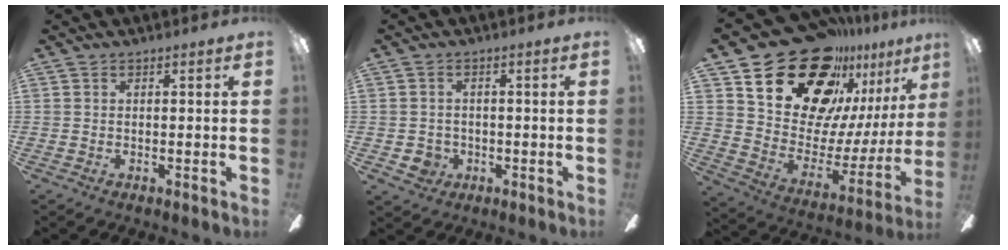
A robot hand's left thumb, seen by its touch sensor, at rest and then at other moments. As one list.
[{"total": 4.0, "force": [-1.0, 3.7, 1.1], "torque": [-0.028, 0.009, -0.017]}, {"total": 28.0, "force": [20.8, 14.8, 11.6], "torque": [-0.183, -0.132, 0.387]}]